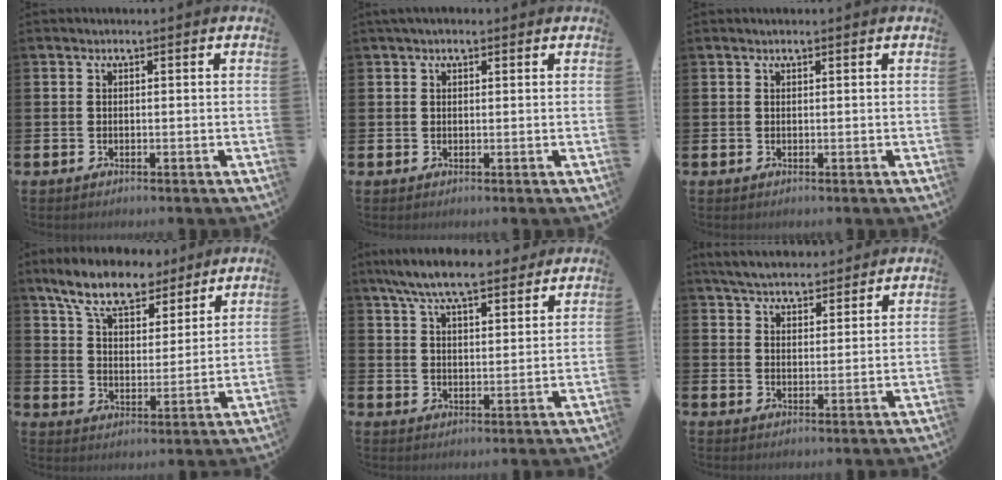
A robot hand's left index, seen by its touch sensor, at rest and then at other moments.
{"total": 1.6, "force": [1.2, 0.7, 0.7], "torque": [-0.005, 0.004, 0.020]}
{"total": 0.6, "force": [0.5, 0.1, 0.2], "torque": [-0.001, 0.001, 0.009]}
{"total": 9.5, "force": [8.2, 3.3, 3.5], "torque": [-0.099, -0.035, 0.148]}
{"total": 8.3, "force": [7.7, 1.5, 2.9], "torque": [-0.079, -0.029, 0.140]}
{"total": 5.4, "force": [5.2, 1.3, 0.6], "torque": [-0.027, -0.022, 0.094]}